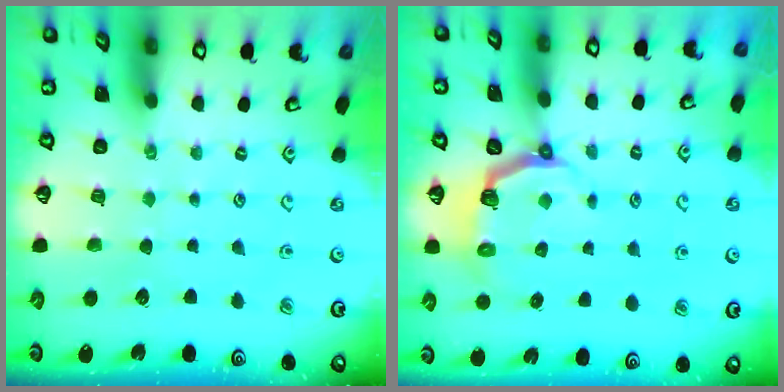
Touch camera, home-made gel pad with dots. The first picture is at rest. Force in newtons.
{"total": 4.5, "press": 3.0, "slide": 3.4}